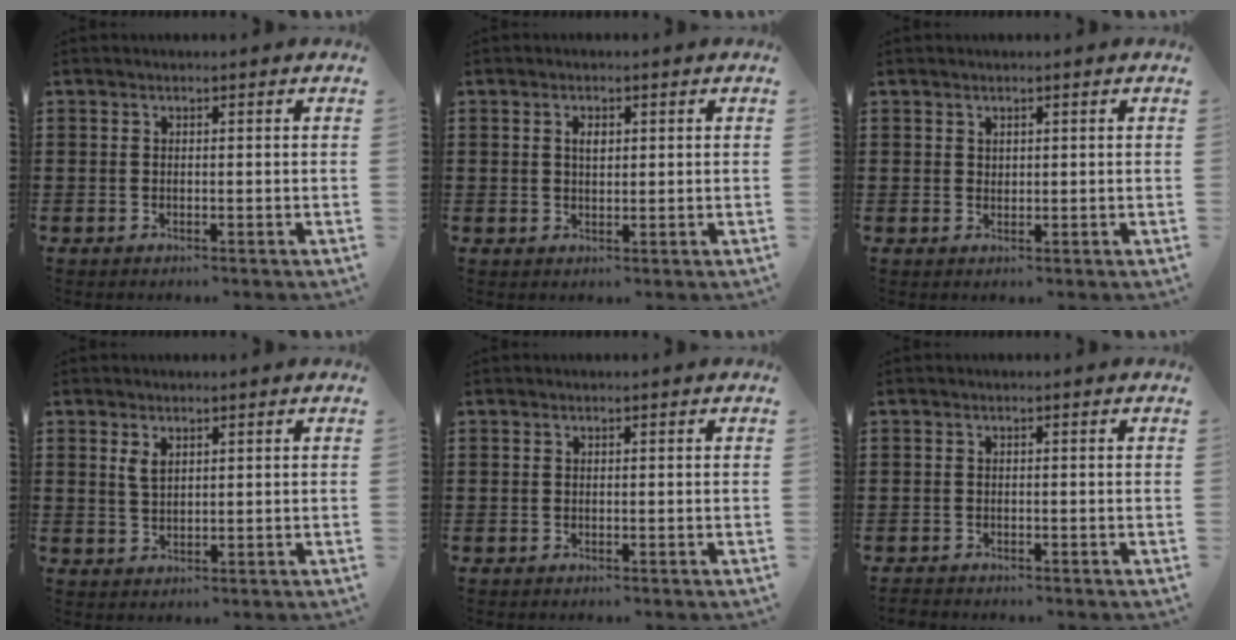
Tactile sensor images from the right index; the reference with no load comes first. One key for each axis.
{"total": 1.9, "fx": 0.5, "fy": 1.0, "fz": 1.5, "tx": -0.024, "ty": 0.003, "tz": 0.006}
{"total": 1.0, "fx": 0.8, "fy": 0.6, "fz": 0.2, "tx": -0.005, "ty": 0.002, "tz": 0.015}
{"total": 2.2, "fx": 1.1, "fy": 1.1, "fz": 1.5, "tx": -0.034, "ty": 0.002, "tz": 0.021}
{"total": 0.0}
{"total": 0.8, "fx": -0.8, "fy": 0.0, "fz": 0.0, "tx": -0.004, "ty": -0.002, "tz": -0.015}